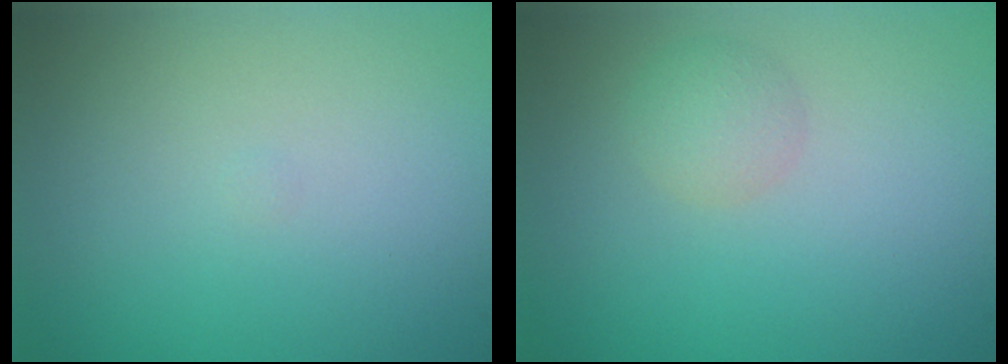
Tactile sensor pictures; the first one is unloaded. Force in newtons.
{"total": 1.8, "press": 1.8, "slide": 0.1}